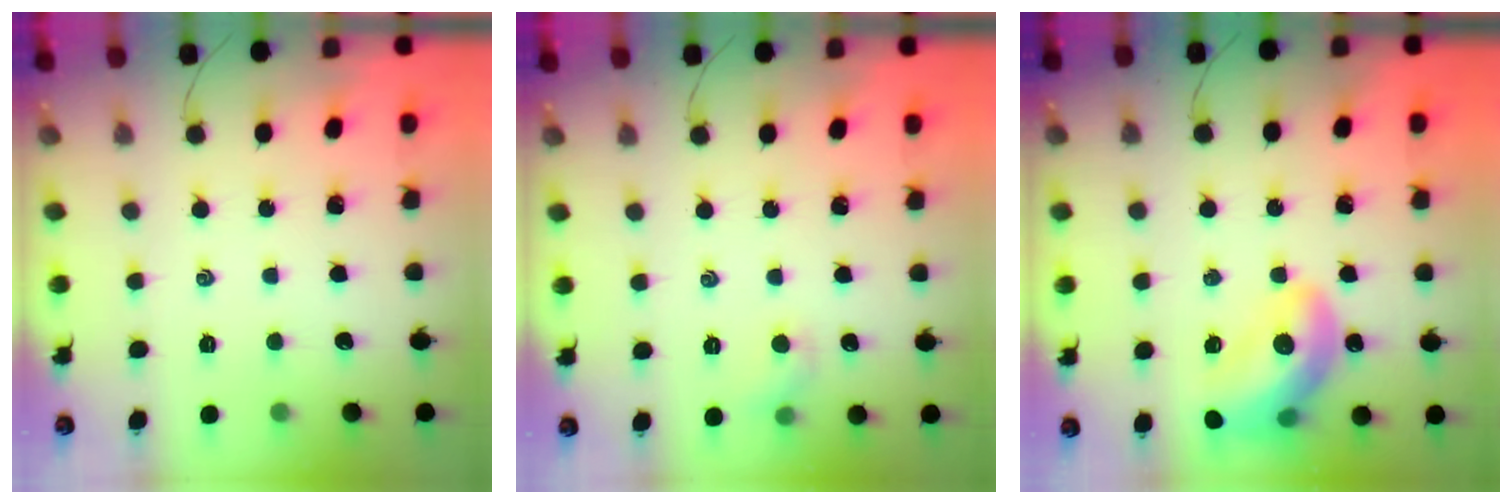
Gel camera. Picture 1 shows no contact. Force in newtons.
{"total": 4.9, "press": 4.7, "slide": 1.2}
{"total": 15.9, "press": 15.6, "slide": 3.1}